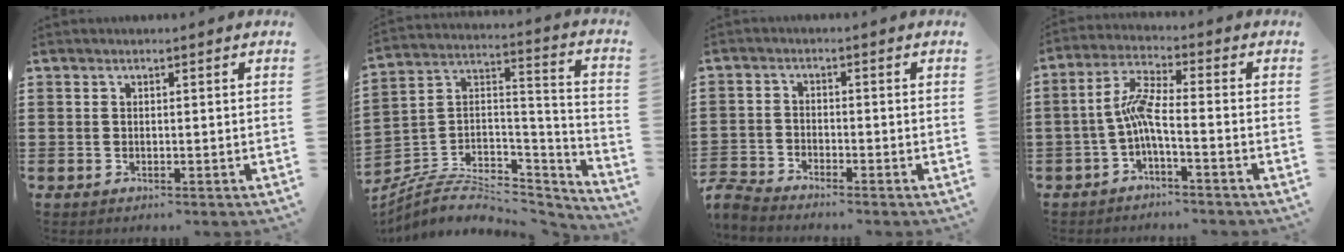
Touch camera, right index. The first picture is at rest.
{"total": 7.0, "force": [-4.6, 4.0, 3.4], "torque": [-0.075, 0.008, -0.090]}
{"total": 3.1, "force": [-3.1, 0.2, 0.1], "torque": [-0.021, -0.004, -0.070]}
{"total": 5.6, "force": [-1.5, 0.9, 5.3], "torque": [-0.121, -0.001, -0.036]}